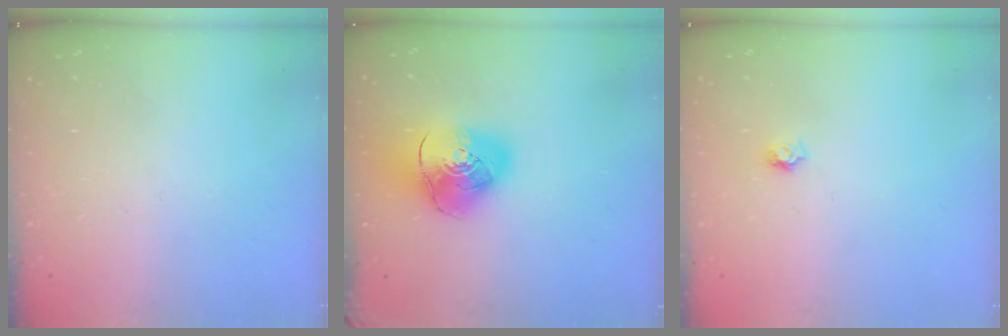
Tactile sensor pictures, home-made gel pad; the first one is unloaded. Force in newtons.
{"total": 14.3, "press": 14.2, "slide": 1.9}
{"total": 3.7, "press": 3.6, "slide": 0.2}